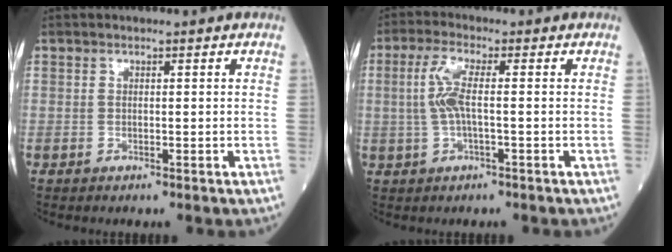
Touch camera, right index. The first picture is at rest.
{"total": 4.8, "force": [0.1, 0.7, 4.8], "torque": [-0.112, 0.007, -0.001]}